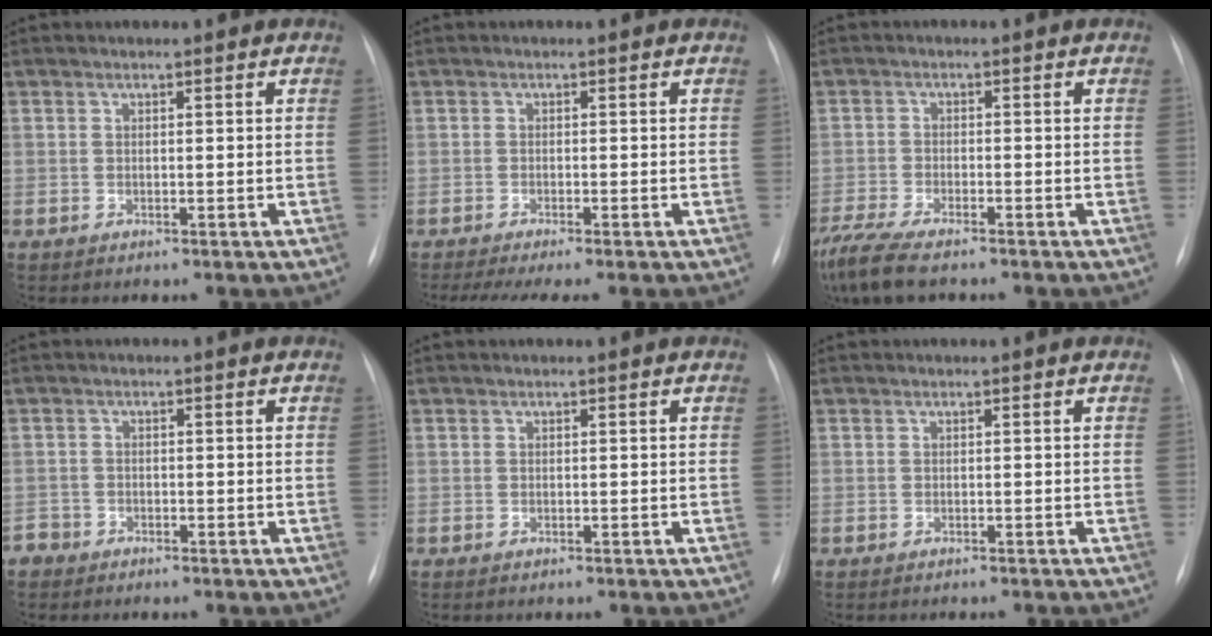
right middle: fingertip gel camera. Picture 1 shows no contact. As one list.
[{"total": 6.3, "force": [-5.1, -0.1, 3.7], "torque": [-0.052, -0.013, -0.079]}, {"total": 9.9, "force": [-7.8, 2.0, 5.7], "torque": [-0.118, -0.025, -0.138]}, {"total": 1.9, "force": [-1.5, 1.0, -0.4], "torque": [0.003, 0.003, -0.029]}, {"total": 0.7, "force": [-0.6, 0.1, 0.4], "torque": [-0.010, -0.004, -0.005]}, {"total": 2.3, "force": [-2.1, 0.2, 0.8], "torque": [-0.013, -0.005, -0.024]}]